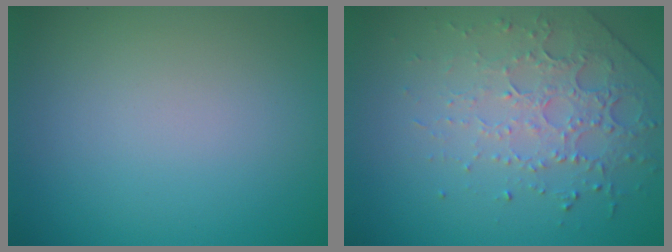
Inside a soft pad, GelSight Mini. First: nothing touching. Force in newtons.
{"total": 4.6, "press": 3.1, "slide": 3.4}